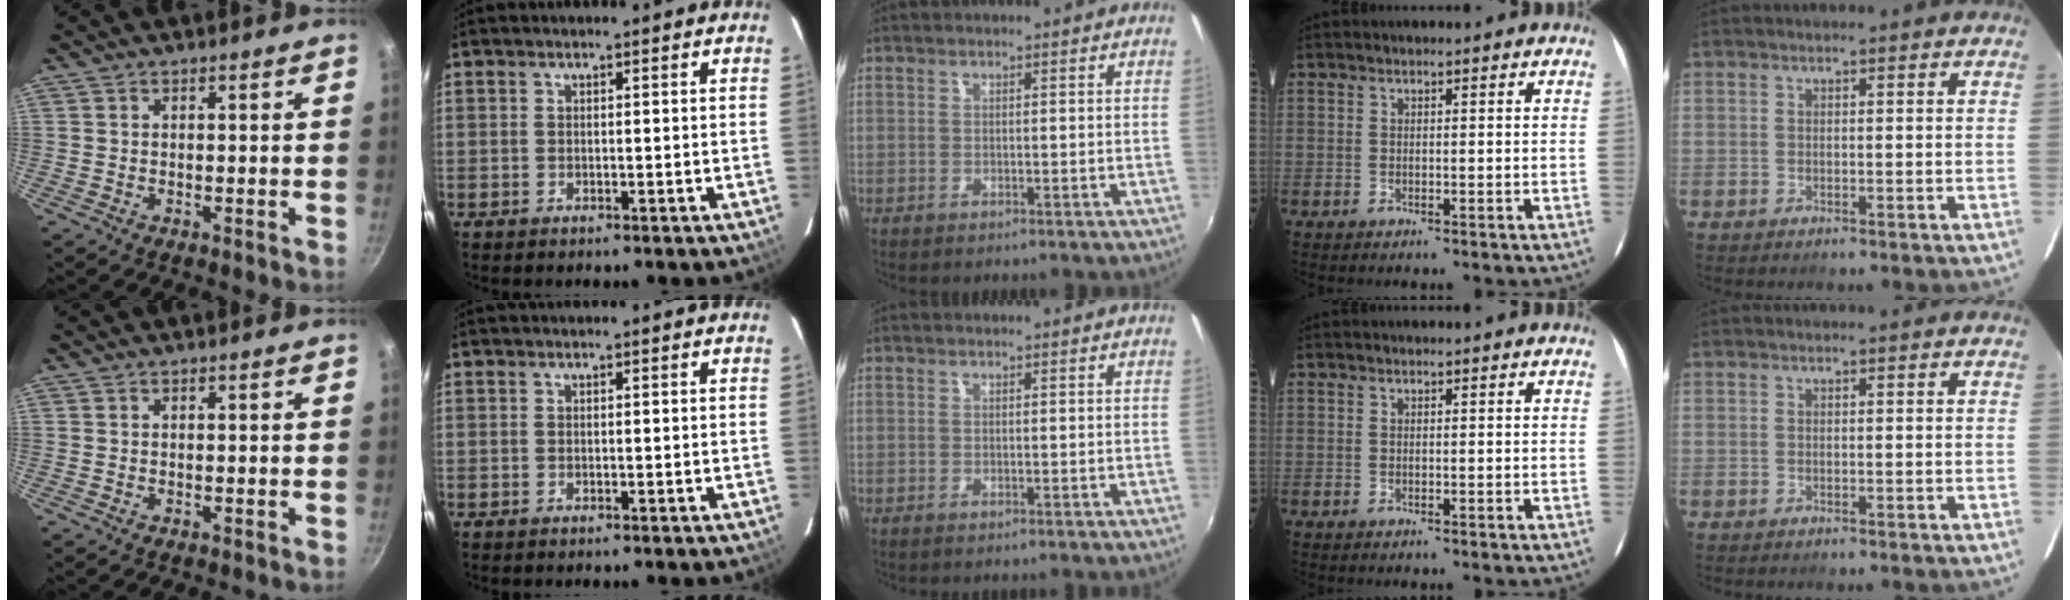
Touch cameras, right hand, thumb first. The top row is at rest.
{}